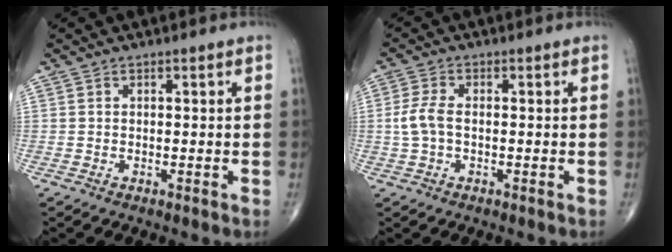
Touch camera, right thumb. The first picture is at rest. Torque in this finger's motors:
{"motor_torque": [-0.17, 0.32, 0.50, -0.10, 0.03]}